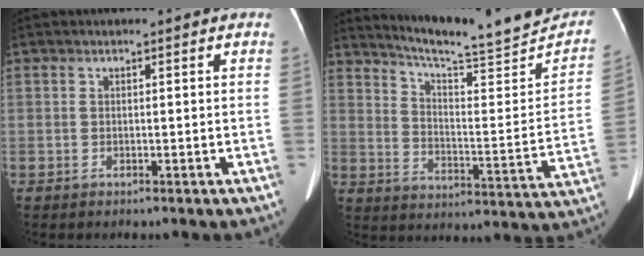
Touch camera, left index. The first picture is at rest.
{"total": 21.1, "force": [19.5, 1.0, 7.8], "torque": [-0.115, -0.064, 0.261]}